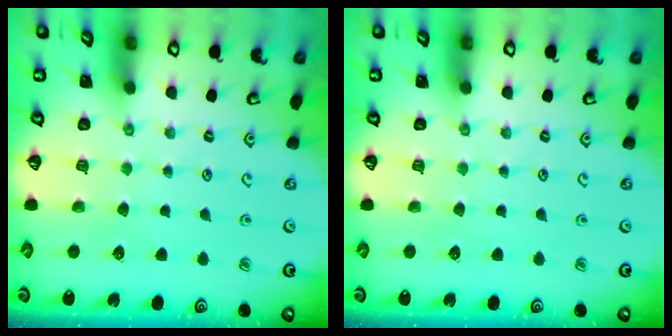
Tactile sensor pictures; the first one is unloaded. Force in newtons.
{"total": 0.0}